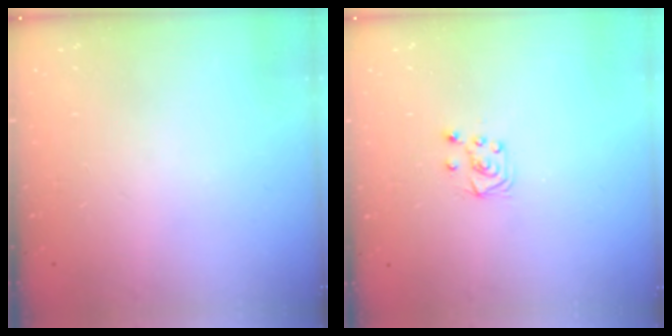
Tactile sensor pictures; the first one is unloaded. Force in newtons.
{"total": 5.2, "press": 5.2, "slide": 0.4}